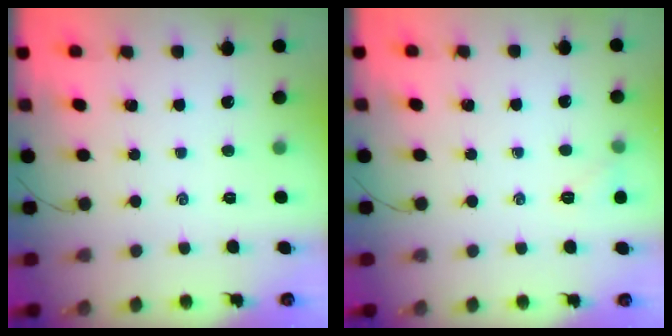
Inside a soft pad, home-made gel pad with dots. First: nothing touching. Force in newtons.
{"total": 4.8, "press": 4.6, "slide": 1.4}